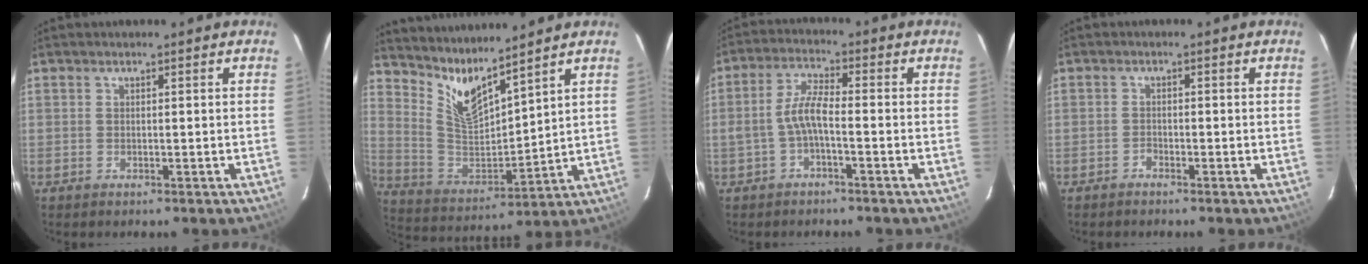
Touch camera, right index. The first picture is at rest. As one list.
[{"total": 9.8, "force": [8.2, 1.4, 5.1], "torque": [-0.110, -0.026, 0.170]}, {"total": 4.8, "force": [-1.8, 1.1, 4.3], "torque": [-0.094, 0.012, -0.034]}, {"total": 1.1, "force": [-1.0, 0.5, 0.0], "torque": [-0.001, 0.004, -0.020]}]